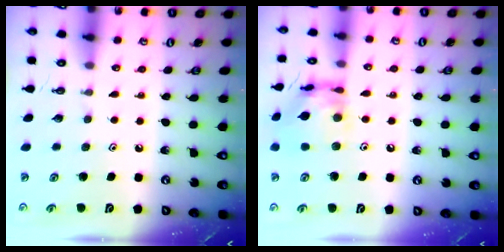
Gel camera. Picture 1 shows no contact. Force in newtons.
{"total": 11.8, "press": 11.8, "slide": 0.6}